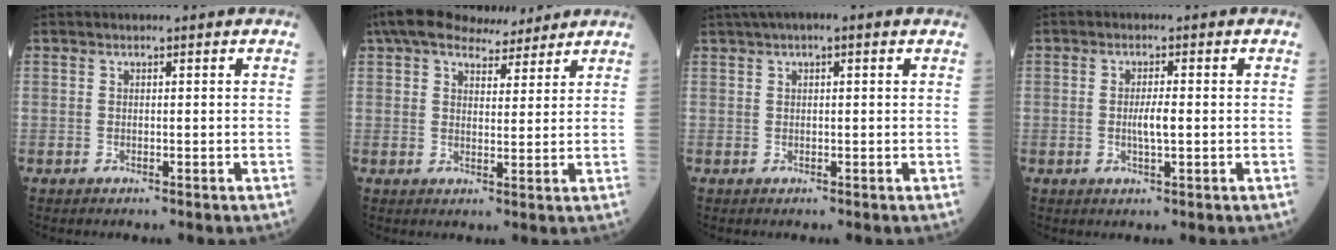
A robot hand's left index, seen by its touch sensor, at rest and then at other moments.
{"total": 11.4, "force": [9.7, 3.5, 4.9], "torque": [-0.072, 0.029, 0.143]}
{"total": 5.9, "force": [3.6, 1.3, 4.5], "torque": [-0.076, 0.036, 0.053]}
{"total": 2.8, "force": [-0.5, 0.3, 2.7], "torque": [-0.052, -0.005, -0.009]}